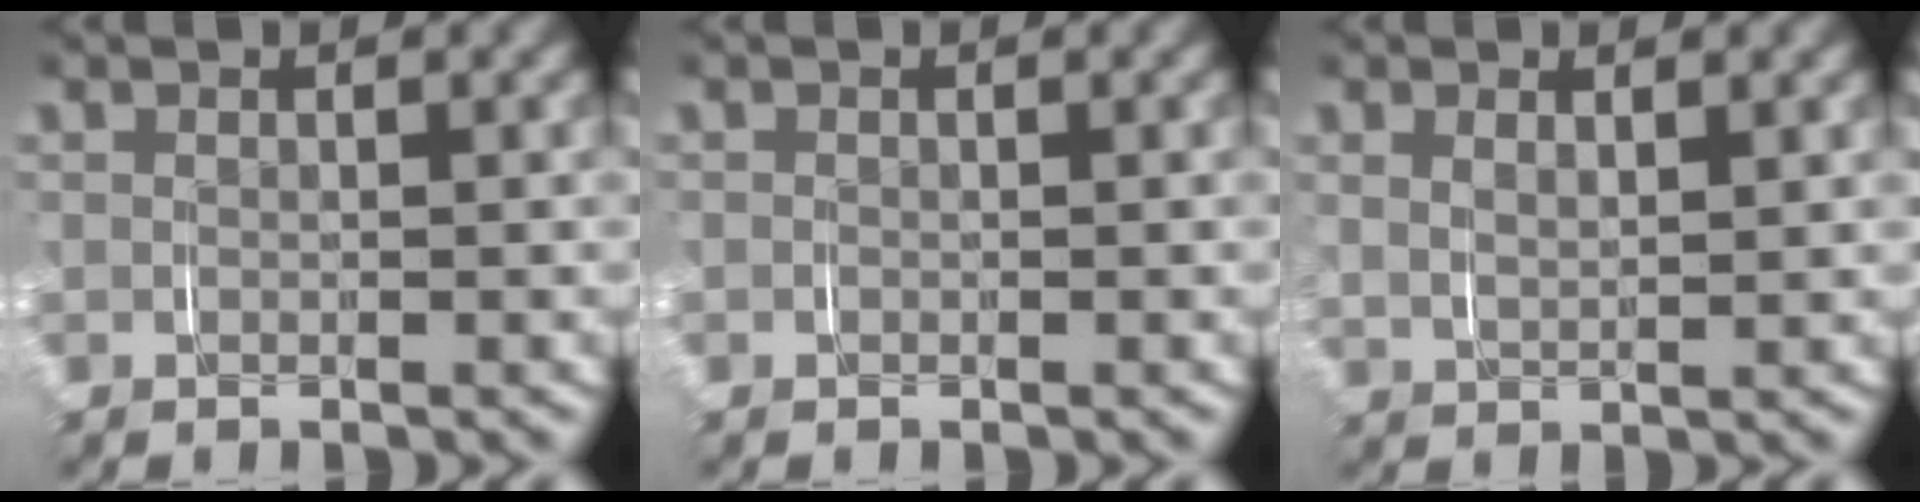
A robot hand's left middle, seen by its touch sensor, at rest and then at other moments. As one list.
[{"total": 0.0}, {"total": 1.6, "force": [1.1, 0.6, 1.0], "torque": [-0.023, -0.004, 0.026]}]